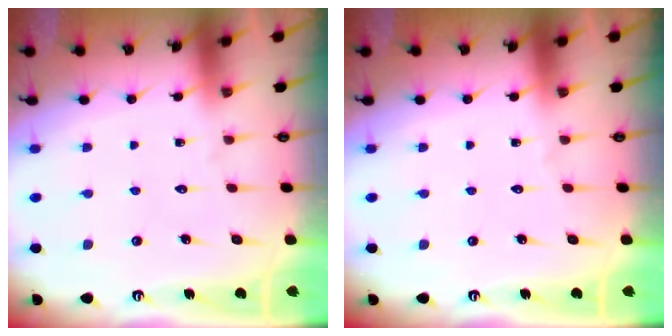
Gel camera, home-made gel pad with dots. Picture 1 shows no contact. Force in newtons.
{"total": 0.0}